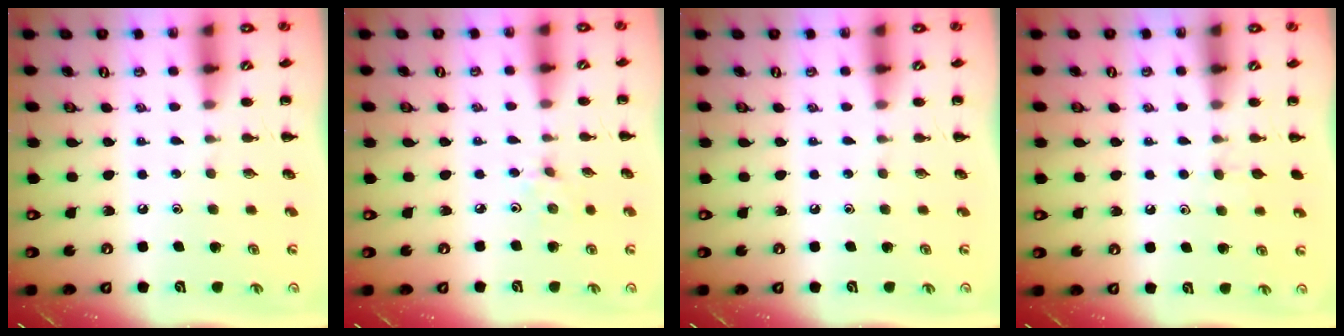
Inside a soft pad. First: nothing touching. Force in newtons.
{"total": 2.4, "press": 2.3, "slide": 0.8}
{"total": 0.0}
{"total": 3.7, "press": 3.3, "slide": 1.5}